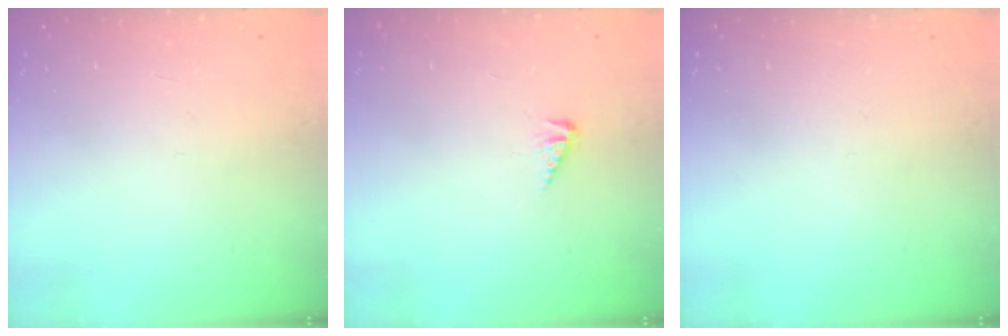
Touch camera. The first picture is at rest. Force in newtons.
{"total": 2.5, "press": 2.5, "slide": 0.4}
{"total": 0.0}